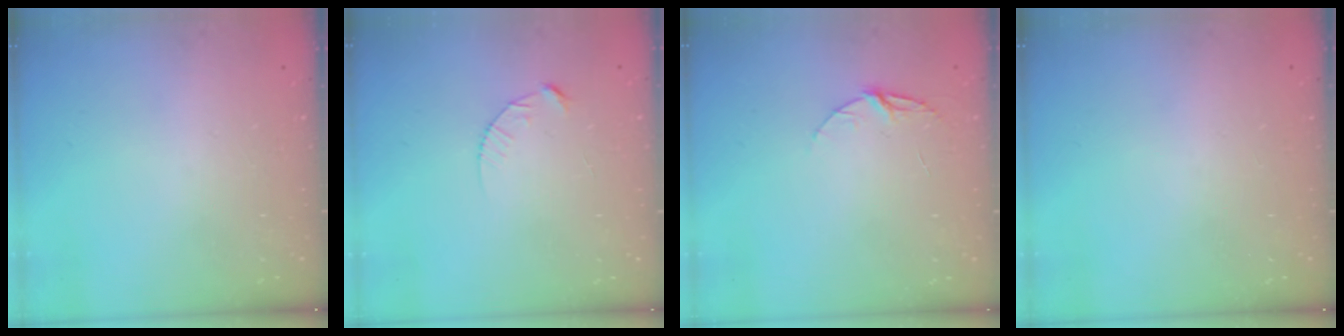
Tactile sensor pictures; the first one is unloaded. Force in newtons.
{"total": 3.7, "press": 3.7, "slide": 0.4}
{"total": 5.3, "press": 5.3, "slide": 0.5}
{"total": 0.0}